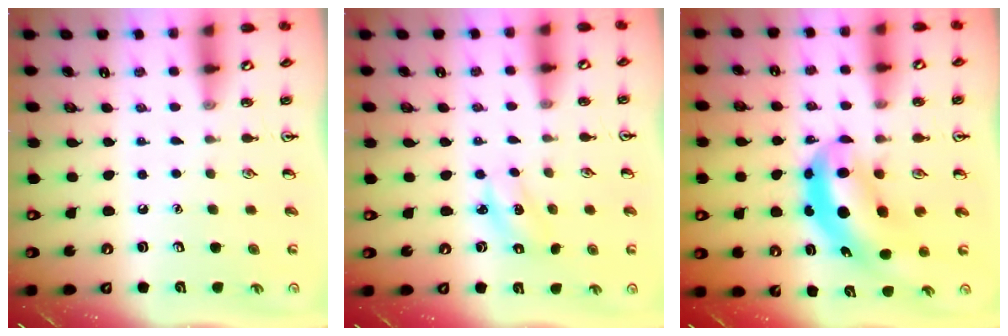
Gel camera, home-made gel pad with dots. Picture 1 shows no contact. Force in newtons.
{"total": 2.1, "press": 2.0, "slide": 0.7}
{"total": 7.3, "press": 7.0, "slide": 2.1}